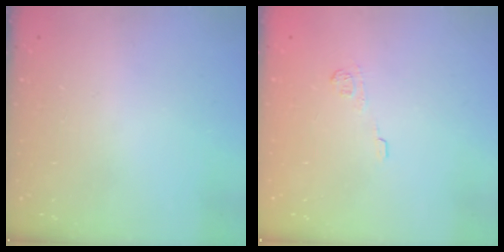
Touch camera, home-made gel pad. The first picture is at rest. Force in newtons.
{"total": 7.1, "press": 6.9, "slide": 1.5}